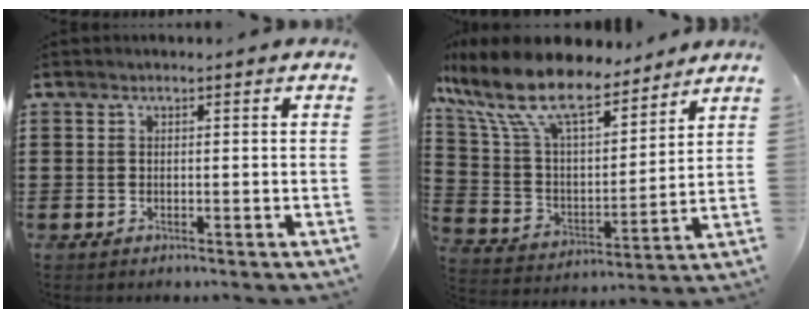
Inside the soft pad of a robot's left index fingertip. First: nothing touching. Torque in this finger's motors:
{"motor_torque": [2.14, 0.00, 0.69, 0.21]}